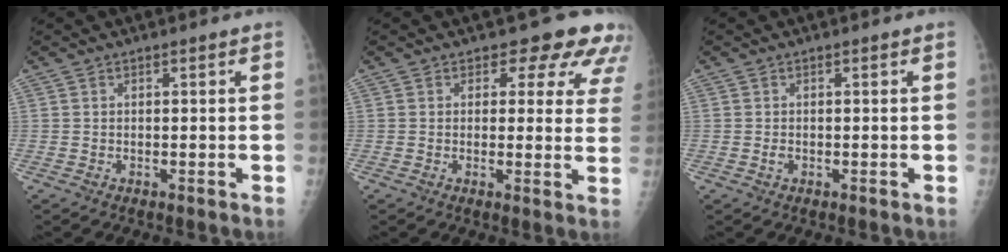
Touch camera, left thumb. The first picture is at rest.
{"total": 9.8, "force": [7.3, 5.3, 3.8], "torque": [0.013, -0.029, 0.059]}
{"total": 0.7, "force": [-0.2, 0.5, 0.5], "torque": [-0.009, -0.001, -0.003]}